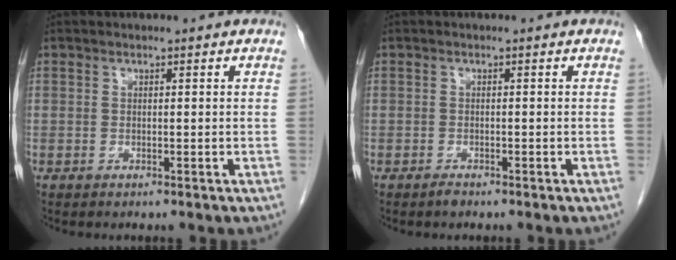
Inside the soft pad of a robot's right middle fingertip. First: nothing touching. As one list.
[{"total": 0.7, "force": [-0.7, 0.2, 0.2], "torque": [-0.006, -0.001, -0.011]}]